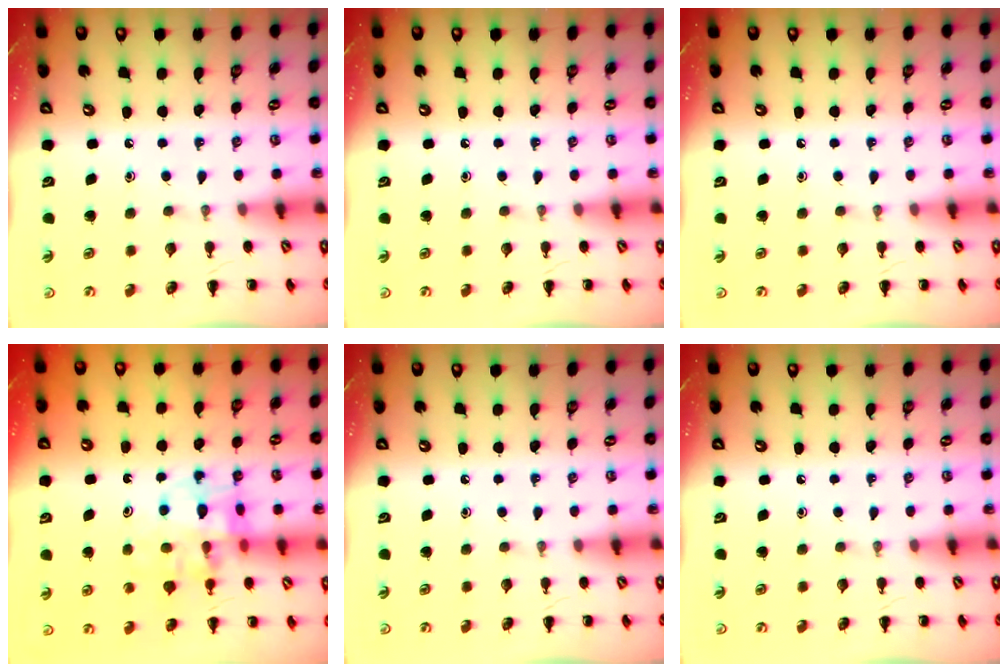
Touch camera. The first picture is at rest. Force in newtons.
{"total": 0.0}
{"total": 0.0}
{"total": 14.0, "press": 13.6, "slide": 3.5}
{"total": 0.0}
{"total": 0.0}